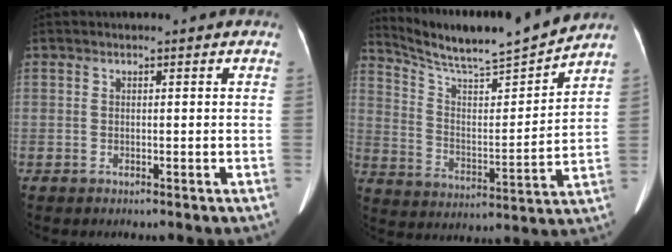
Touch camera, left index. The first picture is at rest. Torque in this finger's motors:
{"motor_torque": [0.00, -0.67, 0.00, 0.03]}